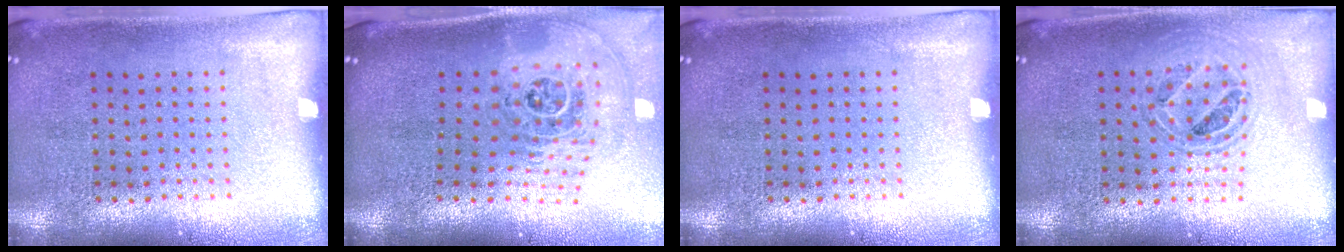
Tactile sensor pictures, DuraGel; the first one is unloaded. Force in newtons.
{"total": 2.5, "press": 1.8, "slide": 1.8}
{"total": 0.0}
{"total": 0.9, "press": 0.8, "slide": 0.2}